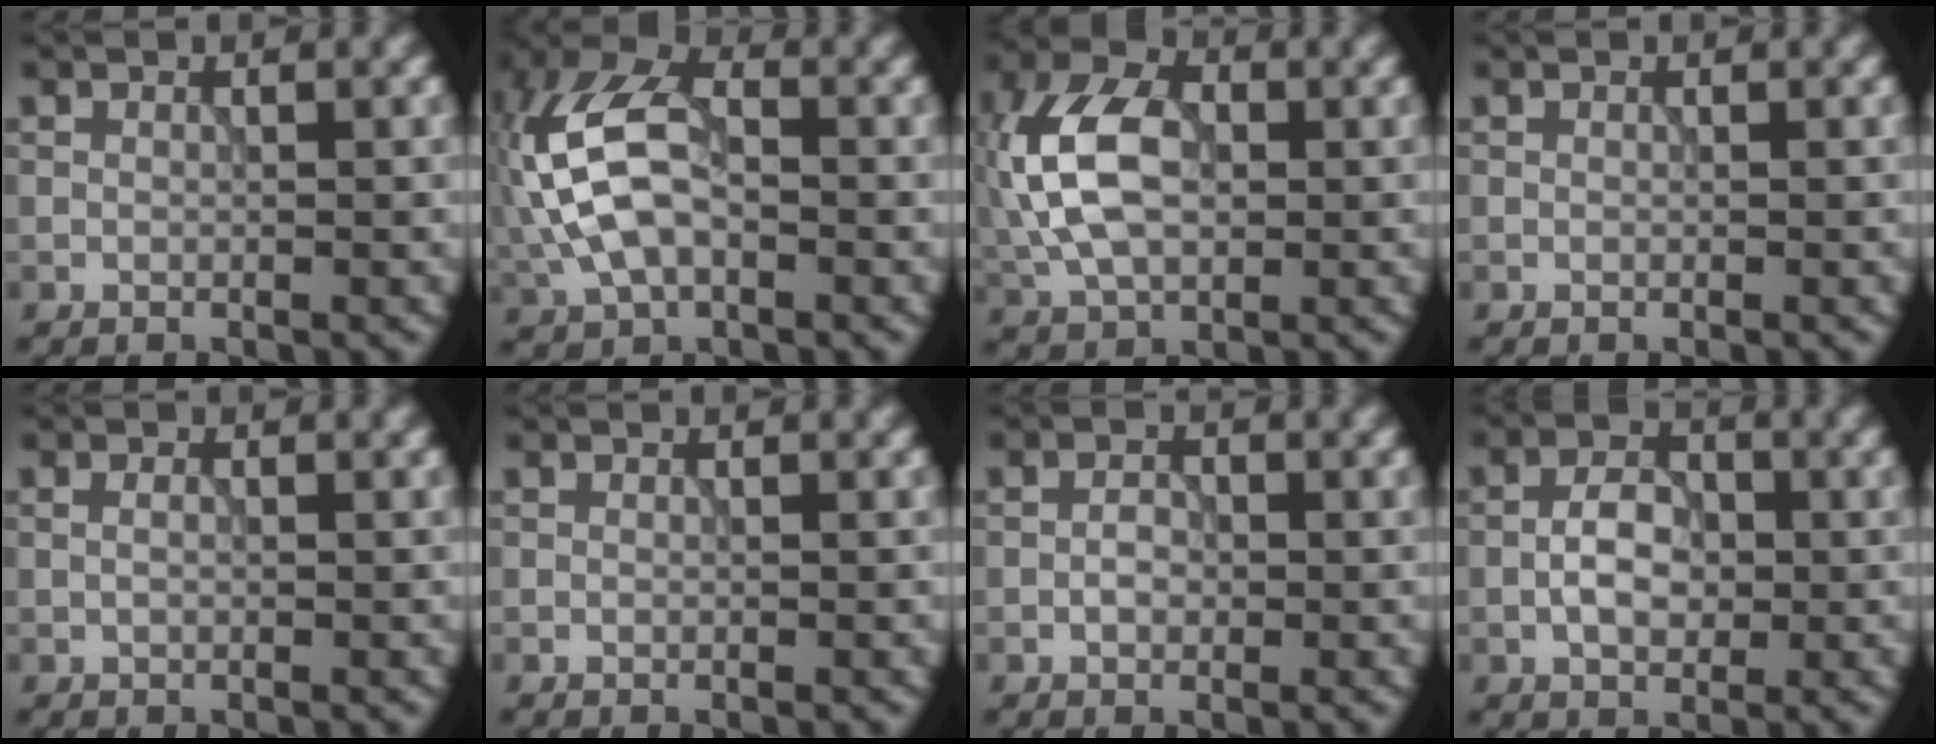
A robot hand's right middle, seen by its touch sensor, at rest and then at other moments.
{"total": 9.9, "force": [-0.5, 5.8, 8.0], "torque": [-0.191, 0.024, -0.026]}
{"total": 8.7, "force": [0.1, 5.4, 6.8], "torque": [-0.155, 0.017, -0.011]}
{"total": 0.0}
{"total": 0.8, "force": [0.2, 0.5, 0.6], "torque": [-0.014, -0.002, 0.002]}
{"total": 0.0}
{"total": 1.4, "force": [-0.4, 0.9, 1.0], "torque": [-0.017, 0.004, -0.011]}
{"total": 3.5, "force": [-0.7, 2.1, 2.7], "torque": [-0.045, 0.007, -0.016]}